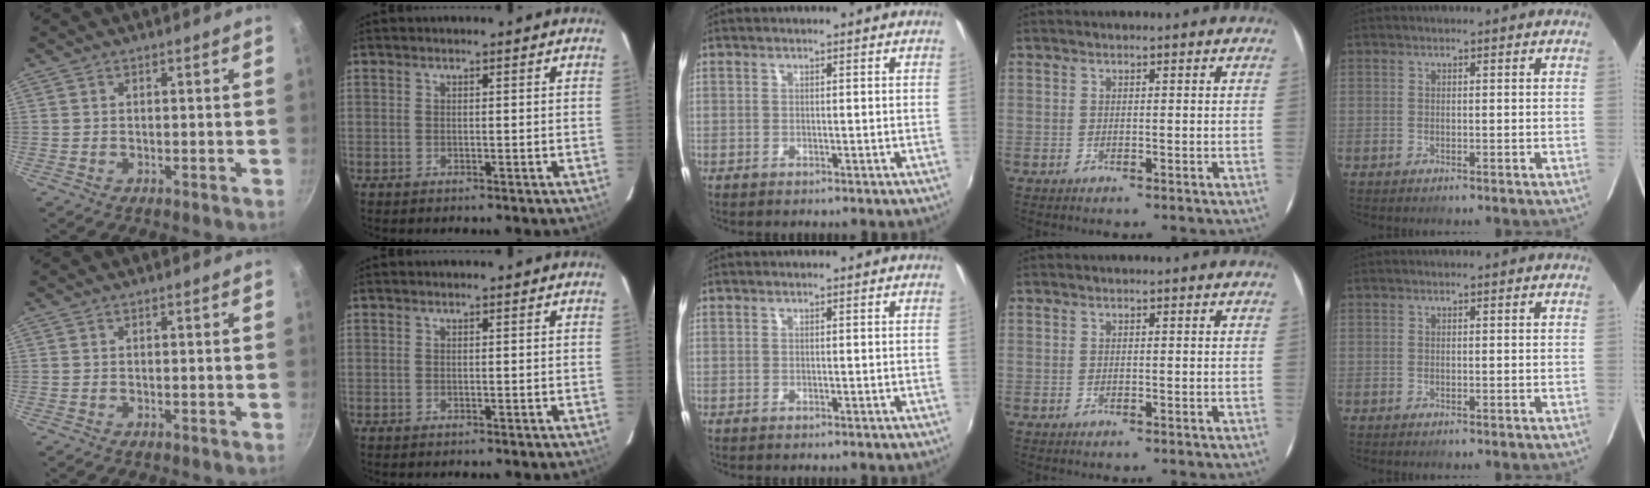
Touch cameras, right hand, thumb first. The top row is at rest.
{}